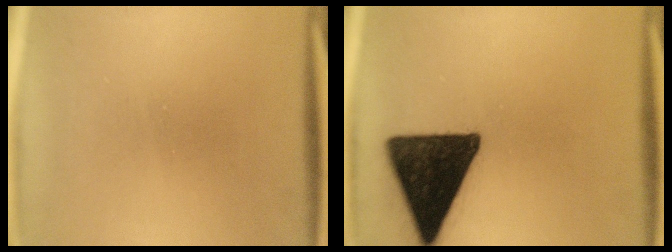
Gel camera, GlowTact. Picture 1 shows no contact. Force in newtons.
{"total": 17.4}